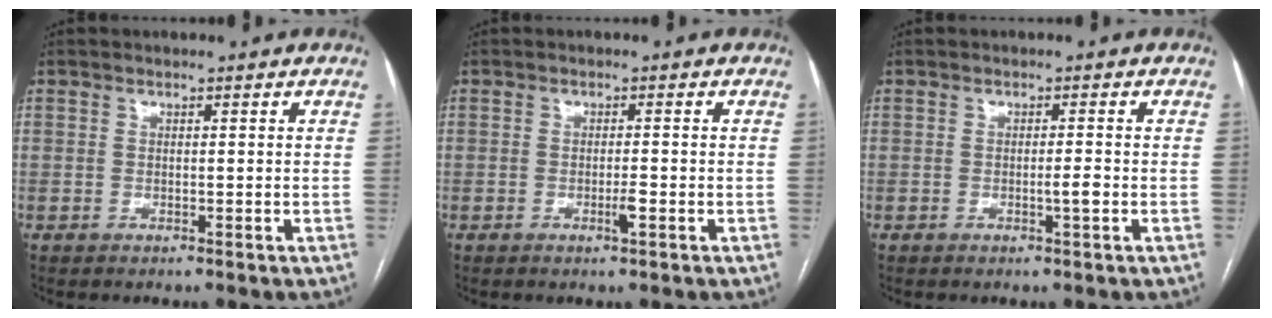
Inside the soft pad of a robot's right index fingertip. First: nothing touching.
{"total": 1.8, "force": [-0.7, 0.0, 1.7], "torque": [-0.033, -0.003, -0.010]}
{"total": 1.6, "force": [-0.5, -0.2, 1.5], "torque": [-0.027, -0.002, -0.008]}